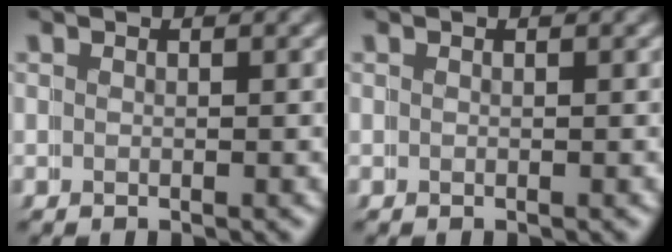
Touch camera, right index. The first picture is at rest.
{"total": 0.0}